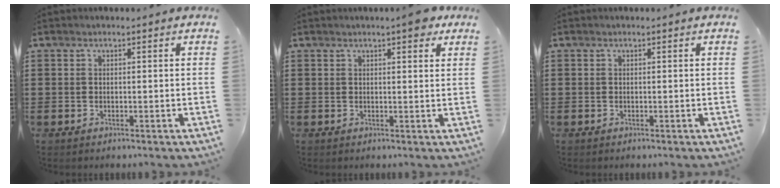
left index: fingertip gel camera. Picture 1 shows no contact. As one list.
[{"total": 3.2, "force": [2.3, 0.6, 2.2], "torque": [-0.031, 0.001, 0.038]}, {"total": 0.0}]